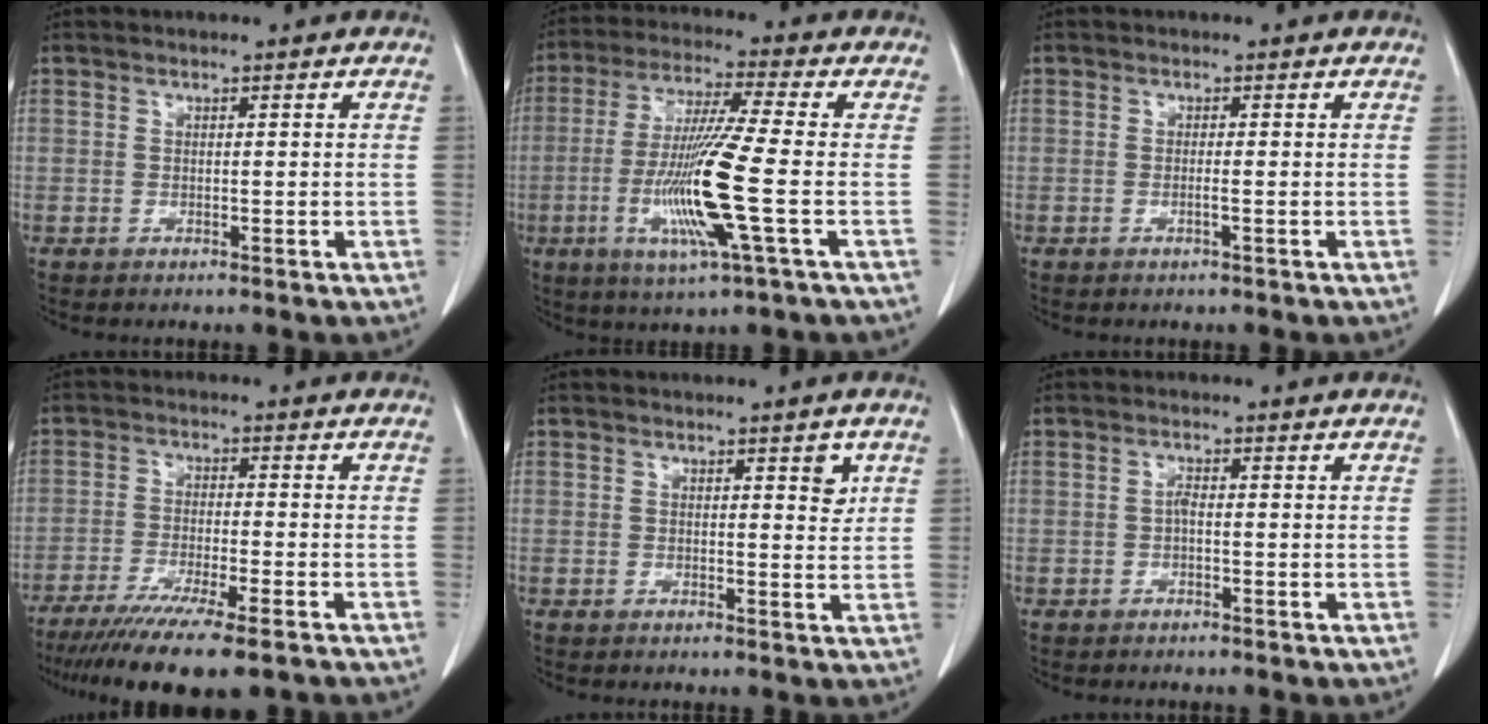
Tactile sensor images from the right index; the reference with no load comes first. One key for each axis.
{"total": 13.7, "fx": -3.2, "fy": -0.8, "fz": 13.3, "tx": -0.270, "ty": -0.020, "tz": -0.067}
{"total": 0.8, "fx": -0.4, "fy": -0.2, "fz": 0.7, "tx": -0.012, "ty": 0.001, "tz": -0.007}
{"total": 14.3, "fx": -11.1, "fy": 1.2, "fz": 9.0, "tx": -0.141, "ty": -0.038, "tz": -0.175}
{"total": 2.6, "fx": 1.2, "fy": 0.8, "fz": 2.1, "tx": -0.024, "ty": -0.006, "tz": 0.016}
{"total": 1.0, "fx": -0.3, "fy": 0.3, "fz": 0.9, "tx": -0.019, "ty": 0.003, "tz": -0.007}